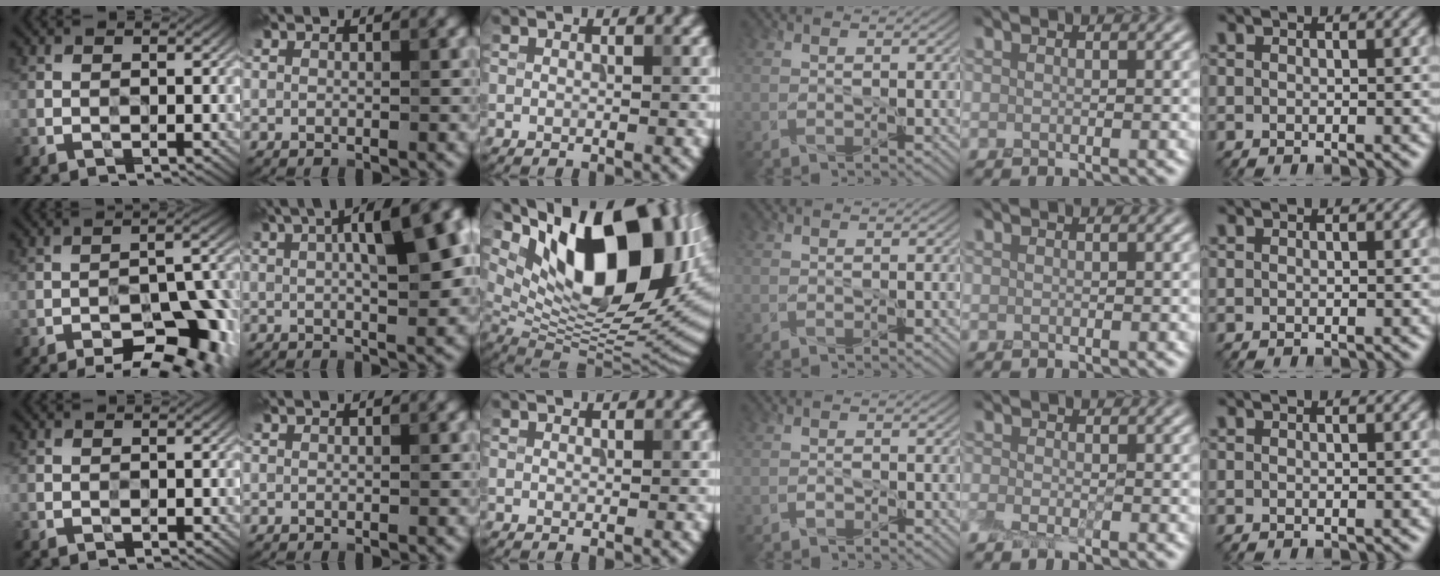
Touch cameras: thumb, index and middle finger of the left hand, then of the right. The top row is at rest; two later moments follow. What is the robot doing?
{"motion": "peel", "object": "cling film"}